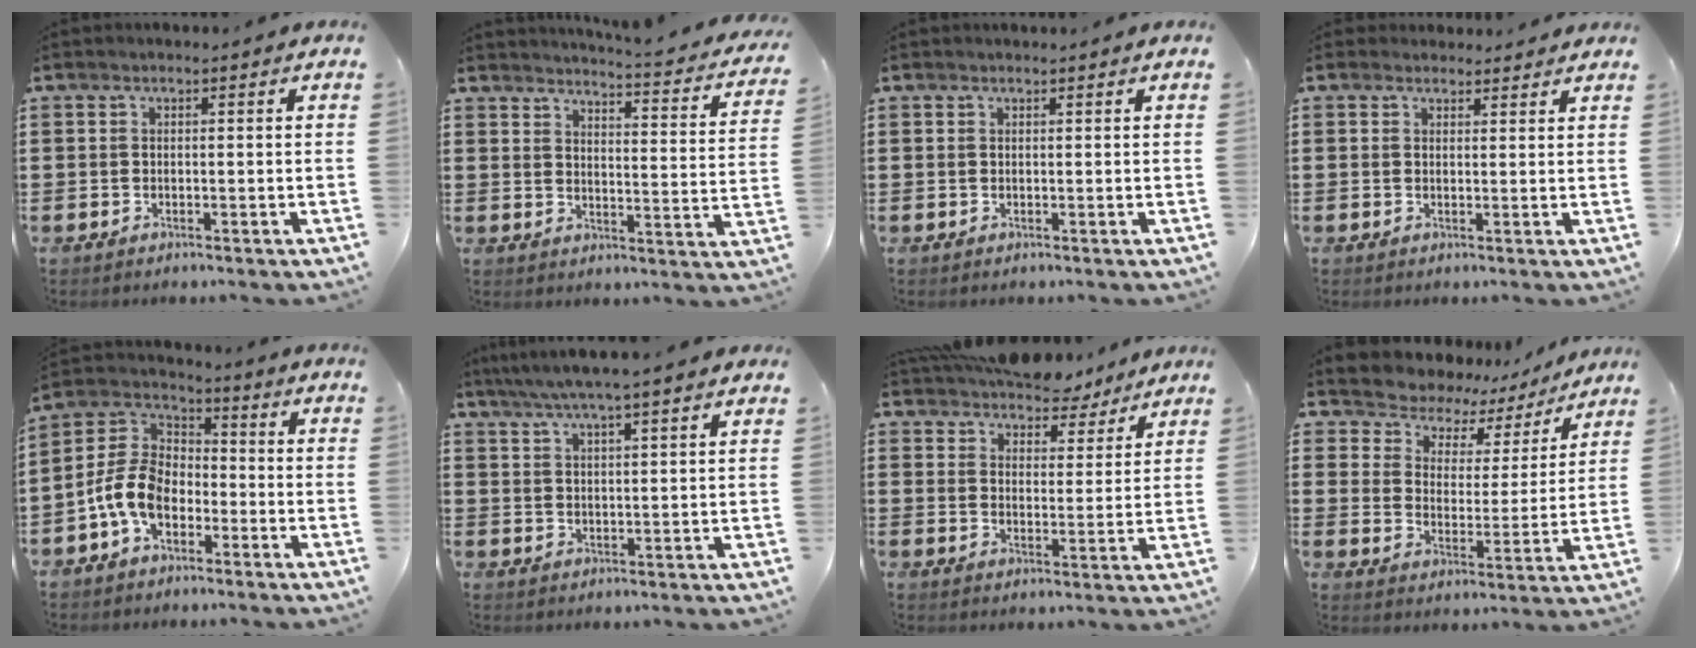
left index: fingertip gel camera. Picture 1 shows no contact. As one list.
[{"total": 3.5, "force": [3.3, -0.4, 1.0], "torque": [-0.023, -0.039, 0.046]}, {"total": 0.0}, {"total": 2.0, "force": [1.8, 1.0, -0.2], "torque": [-0.003, 0.004, 0.035]}, {"total": 8.5, "force": [-3.5, 5.4, 5.5], "torque": [-0.153, -0.002, -0.077]}, {"total": 4.7, "force": [4.0, -0.2, 2.4], "torque": [-0.059, -0.014, 0.069]}, {"total": 6.4, "force": [6.2, 1.6, 0.5], "torque": [-0.029, -0.028, 0.113]}, {"total": 4.4, "force": [4.0, 2.0, -0.1], "torque": [-0.033, -0.035, 0.062]}]